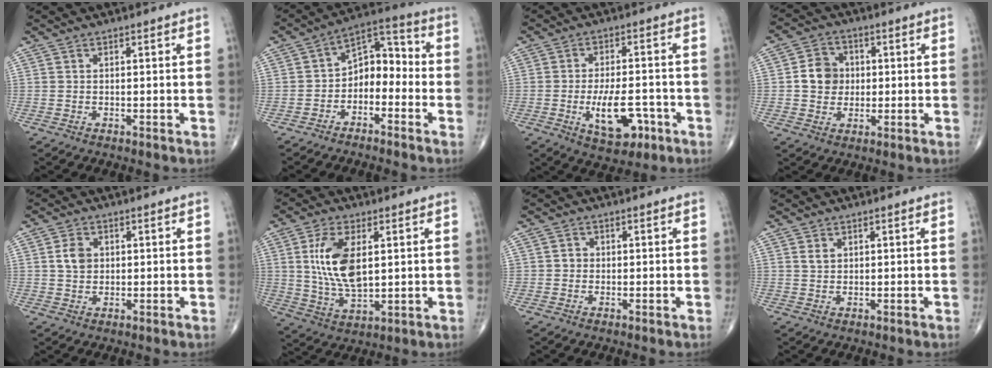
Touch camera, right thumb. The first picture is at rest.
{"total": 9.0, "force": [-2.6, 6.0, 6.1], "torque": [-0.062, 0.053, -0.059]}
{"total": 9.9, "force": [-3.4, 4.9, 8.0], "torque": [-0.118, 0.013, -0.044]}
{"total": 7.0, "force": [0.4, 6.1, 3.4], "torque": [-0.032, 0.007, -0.001]}
{"total": 4.1, "force": [0.8, 3.1, 2.5], "torque": [-0.039, -0.001, 0.013]}
{"total": 12.4, "force": [2.5, 6.3, 10.4], "torque": [-0.198, -0.016, 0.054]}
{"total": 1.9, "force": [0.0, 1.9, 0.6], "torque": [0.002, 0.005, -0.002]}
{"total": 1.8, "force": [0.8, 1.3, 1.0], "torque": [-0.016, -0.002, 0.018]}